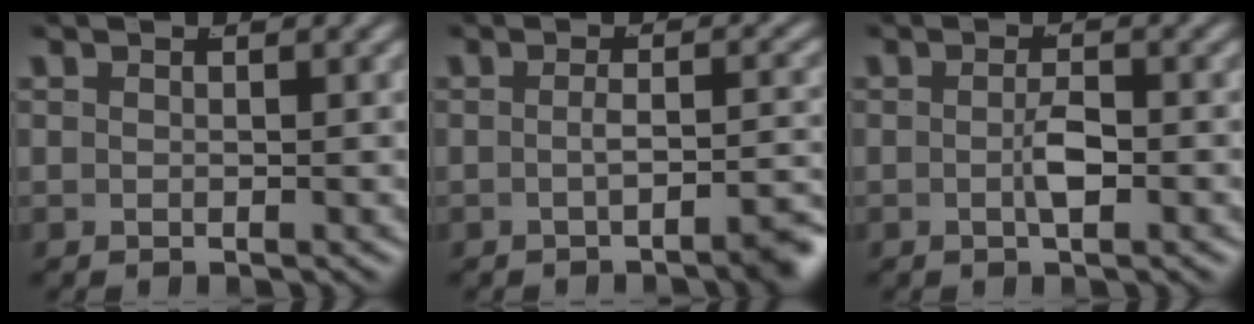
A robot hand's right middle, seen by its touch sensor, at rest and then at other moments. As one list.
[{"total": 3.4, "force": [-2.4, 0.3, 2.3], "torque": [-0.036, -0.004, -0.040]}, {"total": 1.7, "force": [-0.8, 0.2, 1.5], "torque": [-0.028, -0.004, -0.013]}]